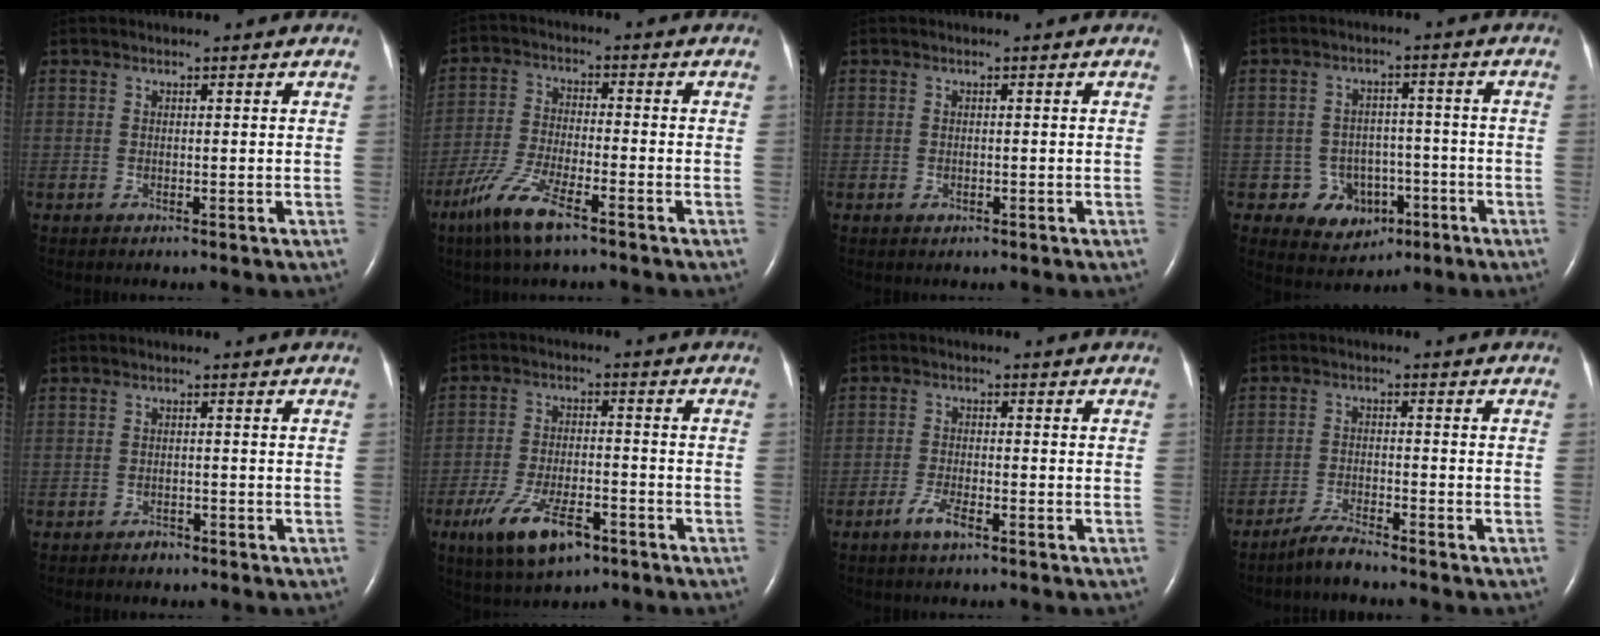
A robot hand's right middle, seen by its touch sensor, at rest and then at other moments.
{"total": 8.9, "force": [-5.8, 1.5, 6.6], "torque": [-0.145, -0.018, -0.113]}
{"total": 0.5, "force": [-0.2, 0.4, 0.2], "torque": [-0.006, 0.001, -0.002]}
{"total": 6.6, "force": [-2.6, 5.9, 1.5], "torque": [-0.017, 0.015, -0.027]}
{"total": 1.4, "force": [-1.2, 0.7, 0.3], "torque": [-0.010, 0.001, -0.018]}
{"total": 10.2, "force": [-5.9, 3.6, 7.4], "torque": [-0.148, -0.009, -0.098]}
{"total": 3.4, "force": [-2.2, 0.7, 2.5], "torque": [-0.055, -0.001, -0.043]}
{"total": 3.6, "force": [-3.3, 0.0, 1.3], "torque": [-0.033, -0.012, -0.065]}